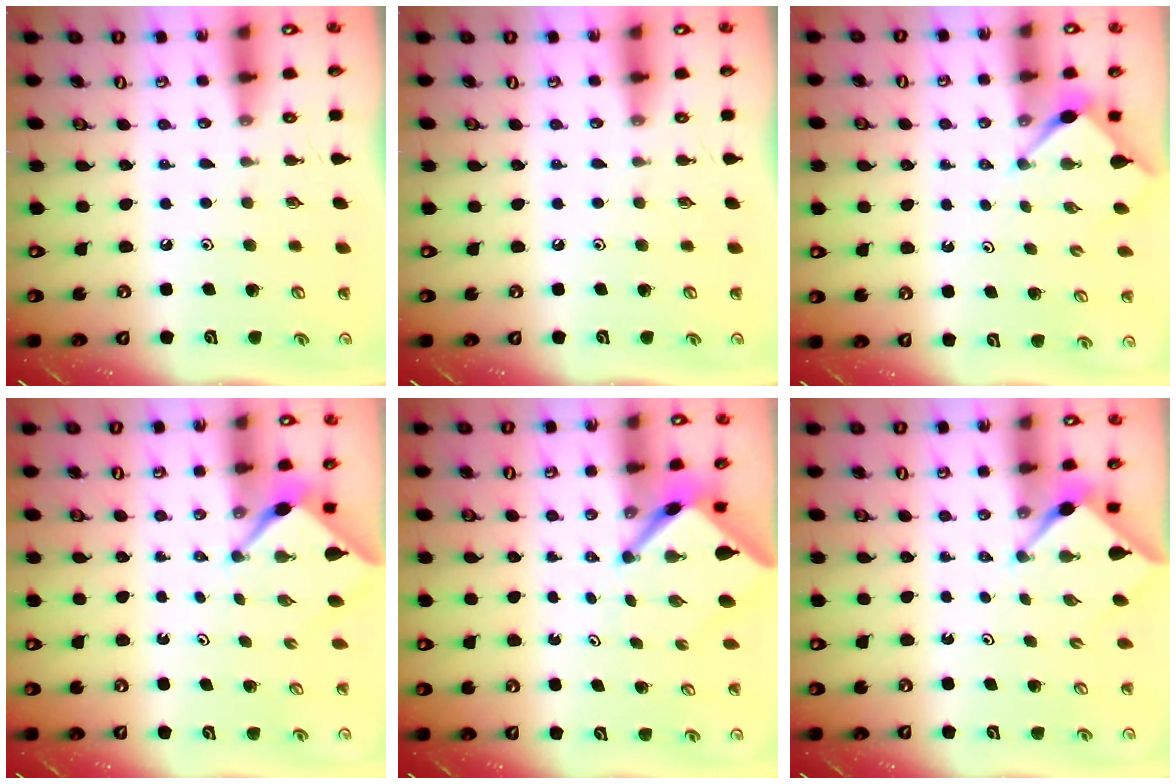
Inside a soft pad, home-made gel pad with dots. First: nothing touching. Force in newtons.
{"total": 0.0}
{"total": 2.7, "press": 2.7, "slide": 0.3}
{"total": 2.4, "press": 2.4, "slide": 0.4}
{"total": 3.9, "press": 3.9, "slide": 0.2}
{"total": 3.0, "press": 3.0, "slide": 0.4}